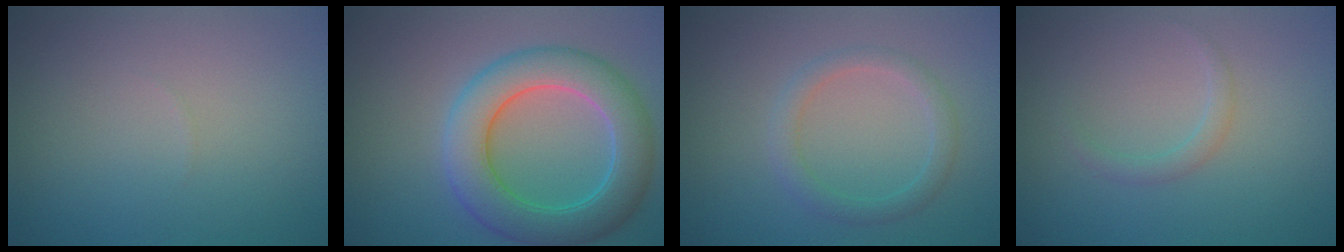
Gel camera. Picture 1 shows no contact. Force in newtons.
{"total": 7.2, "press": 7.1, "slide": 0.7}
{"total": 2.0, "press": 2.0, "slide": 0.1}
{"total": 1.1, "press": 1.1, "slide": 0.1}